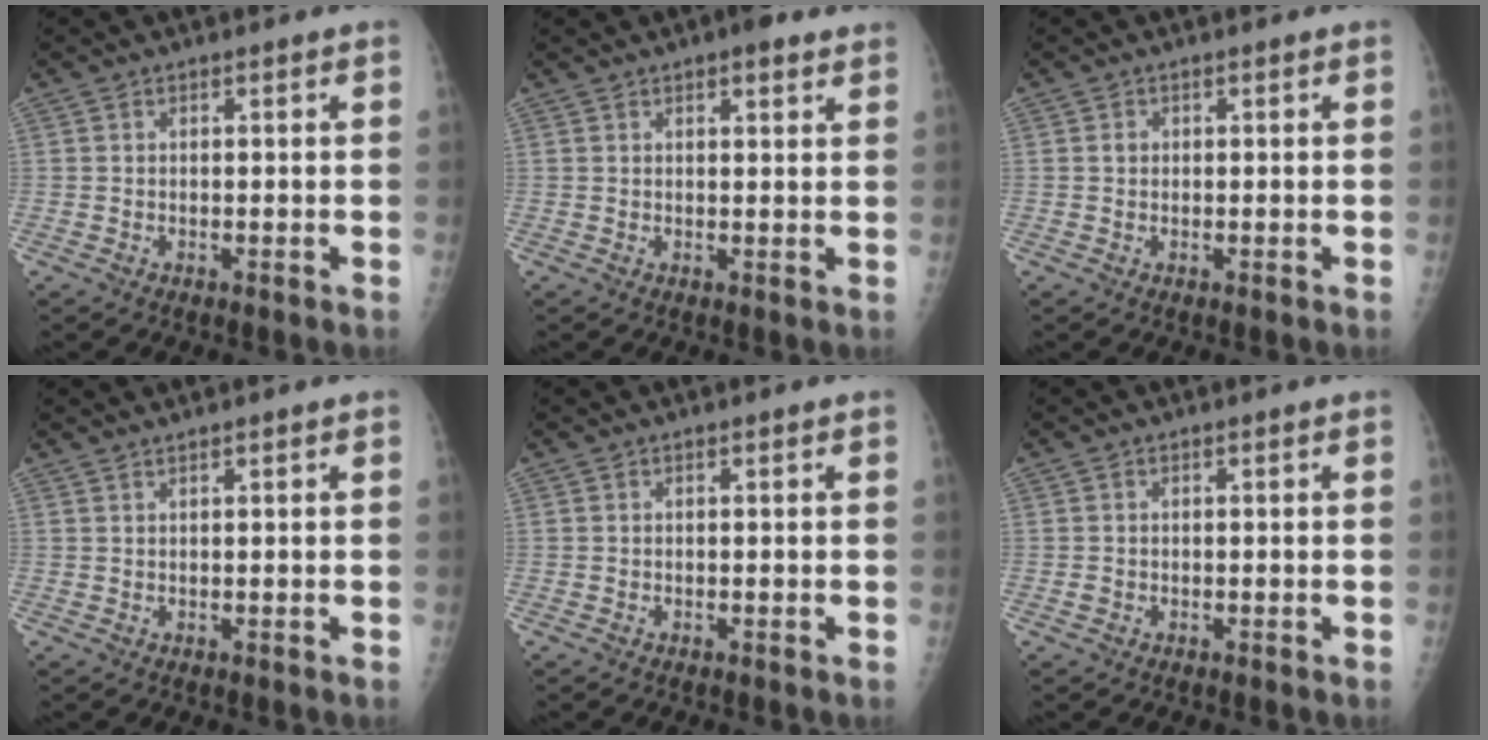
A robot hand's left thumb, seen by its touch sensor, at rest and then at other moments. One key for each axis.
{"total": 3.8, "fx": 2.5, "fy": 1.4, "fz": 2.5, "tx": -0.023, "ty": -0.007, "tz": 0.029}
{"total": 0.9, "fx": 0.2, "fy": 0.8, "fz": 0.4, "tx": 0.001, "ty": 0.001, "tz": 0.000}
{"total": 0.6, "fx": 0.6, "fy": -0.1, "fz": 0.2, "tx": -0.008, "ty": -0.002, "tz": 0.015}
{"total": 0.0}
{"total": 1.0, "fx": -0.2, "fy": 0.9, "fz": 0.3, "tx": -0.005, "ty": 0.001, "tz": -0.002}